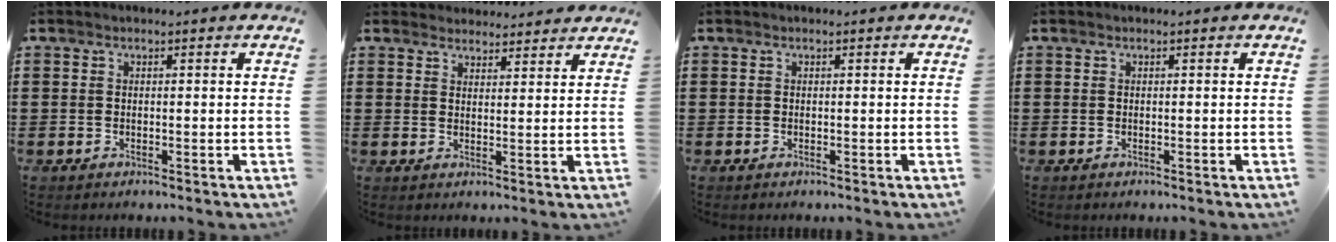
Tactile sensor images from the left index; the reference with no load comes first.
{"total": 2.8, "force": [2.7, 0.4, -0.5], "torque": [0.000, -0.008, 0.053]}
{"total": 0.0}
{"total": 0.0}